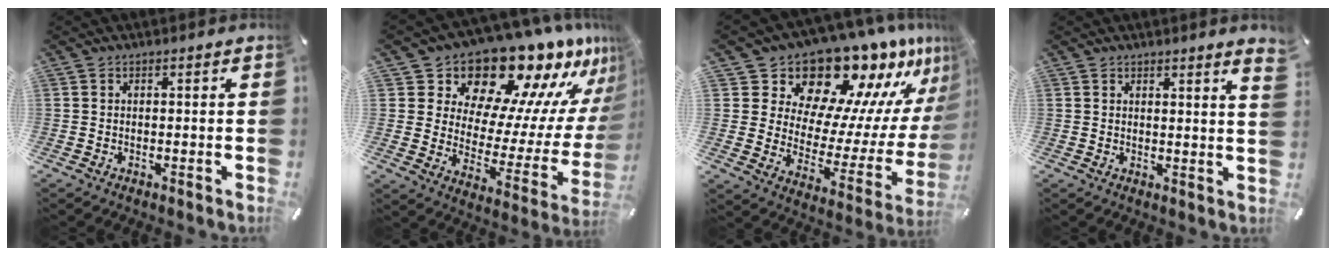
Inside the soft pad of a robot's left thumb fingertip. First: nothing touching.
{"total": 17.1, "force": [15.4, 6.6, 3.1], "torque": [-0.027, -0.166, 0.257]}
{"total": 16.9, "force": [15.8, 5.7, 2.5], "torque": [-0.018, -0.174, 0.257]}
{"total": 2.3, "force": [1.8, -0.2, 1.5], "torque": [-0.023, -0.009, 0.029]}